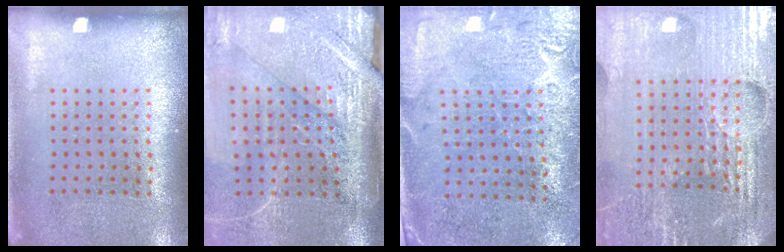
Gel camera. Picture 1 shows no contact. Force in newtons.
{"total": 4.2, "press": 3.6, "slide": 2.1}
{"total": 2.7, "press": 2.4, "slide": 1.2}
{"total": 5.5, "press": 5.0, "slide": 2.4}